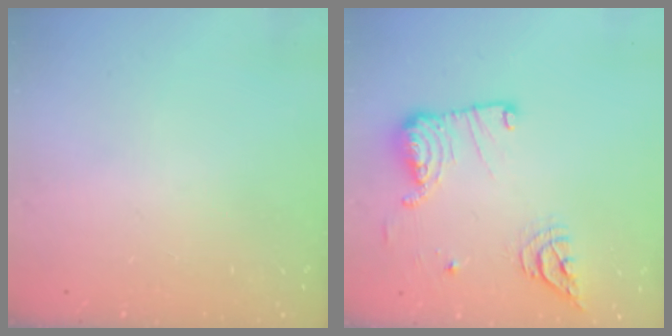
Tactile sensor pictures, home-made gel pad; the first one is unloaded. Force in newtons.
{"total": 15.8, "press": 15.0, "slide": 4.9}